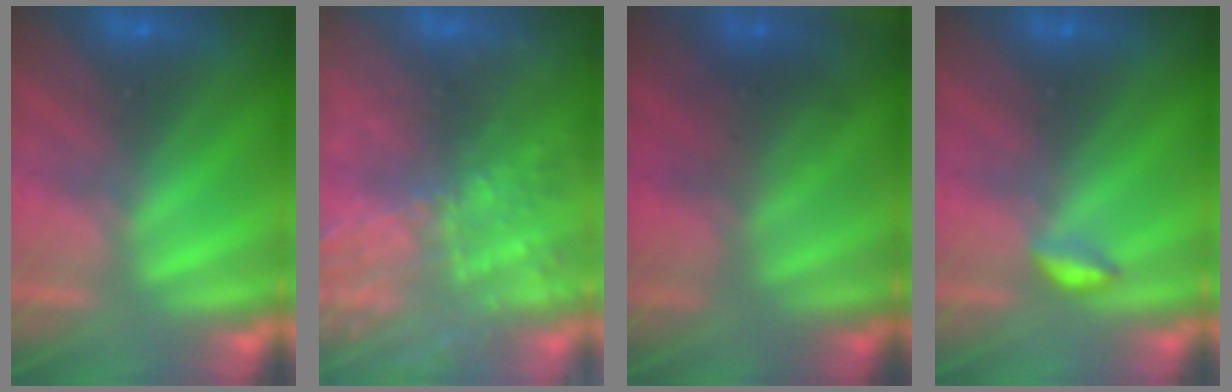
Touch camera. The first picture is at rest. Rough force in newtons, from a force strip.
{"total": 8.0}
{"total": 7.1}
{"total": 2.9}